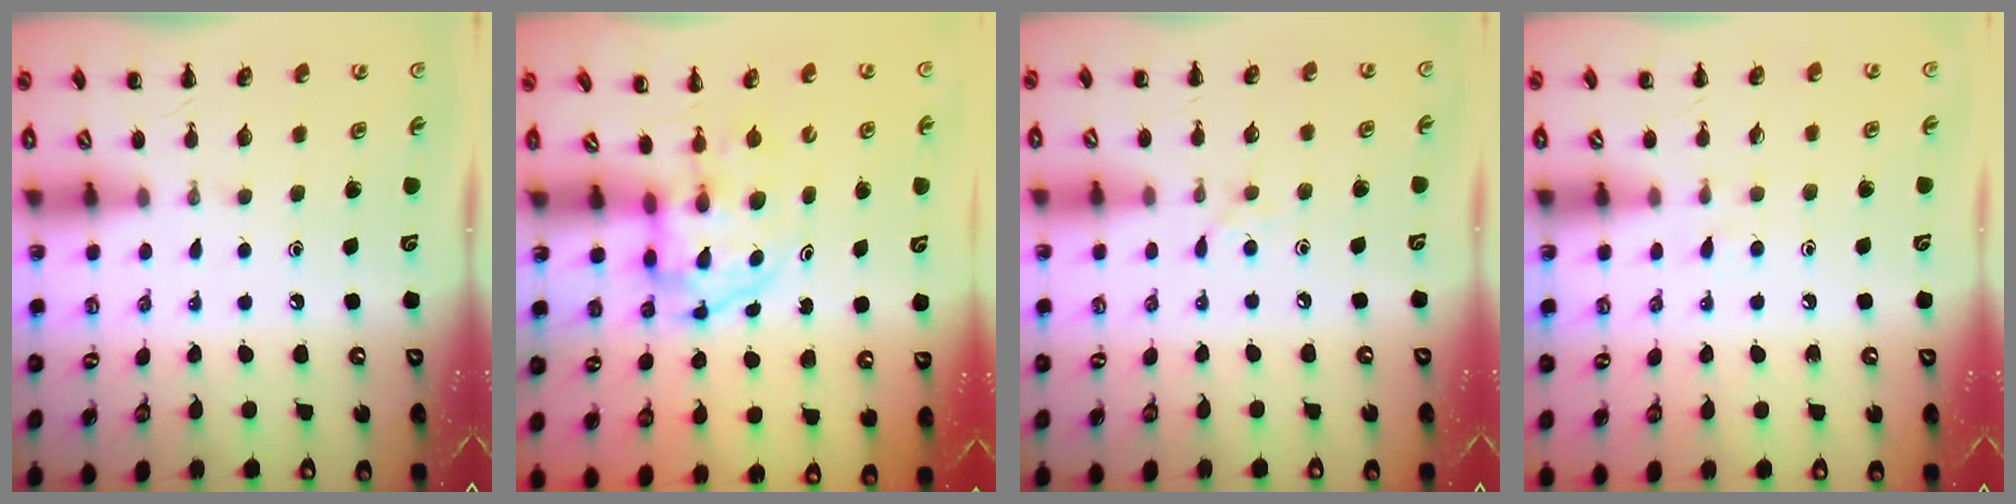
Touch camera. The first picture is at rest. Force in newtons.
{"total": 3.3, "press": 3.3, "slide": 0.5}
{"total": 4.7, "press": 4.3, "slide": 1.8}
{"total": 3.3, "press": 3.1, "slide": 1.3}